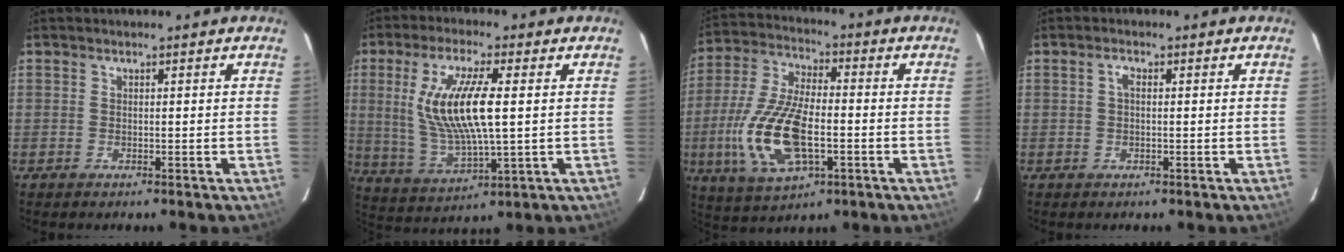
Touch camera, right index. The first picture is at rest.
{"total": 14.2, "force": [1.9, 3.5, 13.7], "torque": [-0.269, -0.006, 0.048]}
{"total": 16.7, "force": [-4.0, 7.5, 14.4], "torque": [-0.314, -0.007, -0.071]}
{"total": 1.2, "force": [0.1, 0.6, 1.1], "torque": [-0.022, 0.007, -0.001]}